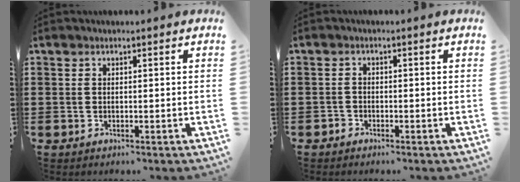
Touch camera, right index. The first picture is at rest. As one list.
[{"total": 1.2, "force": [-1.0, 0.5, 0.0], "torque": [-0.004, 0.004, -0.023]}]